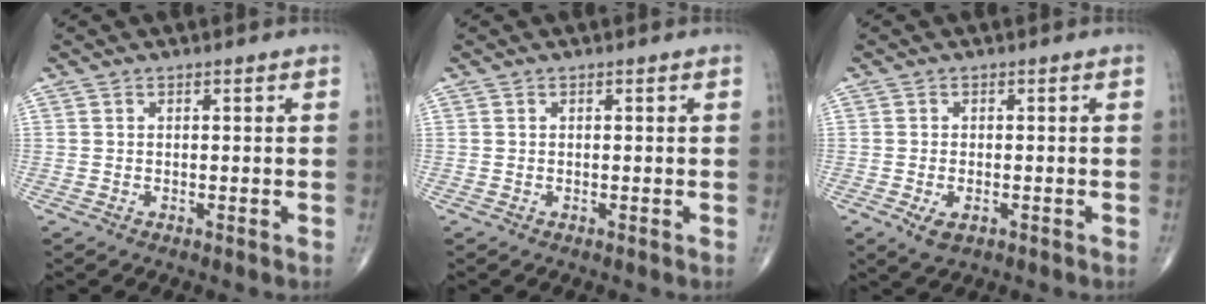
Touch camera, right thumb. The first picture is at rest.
{"total": 0.0}
{"total": 3.0, "force": [-1.2, 1.6, 2.3], "torque": [-0.041, -0.002, -0.015]}